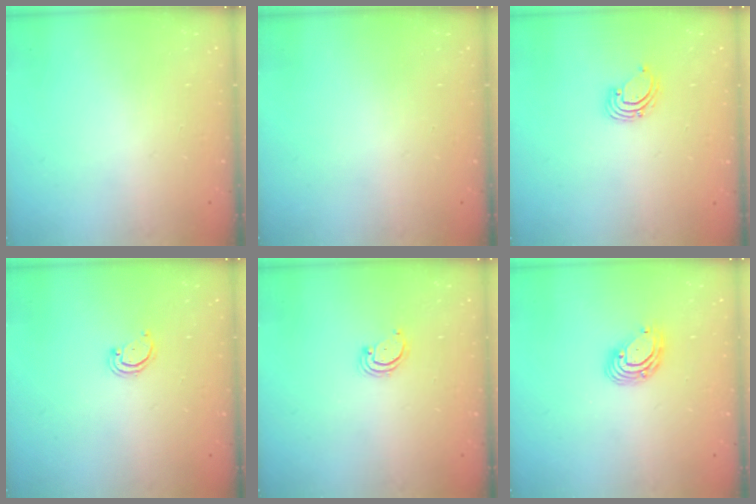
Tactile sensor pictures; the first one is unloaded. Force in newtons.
{"total": 0.0}
{"total": 2.3, "press": 2.3, "slide": 0.2}
{"total": 2.2, "press": 2.2, "slide": 0.2}
{"total": 2.5, "press": 2.5, "slide": 0.3}
{"total": 6.5, "press": 6.5, "slide": 1.1}